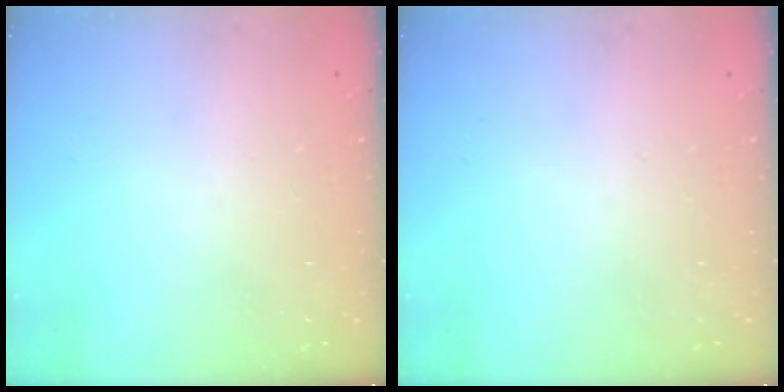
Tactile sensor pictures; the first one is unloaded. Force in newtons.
{"total": 0.0}